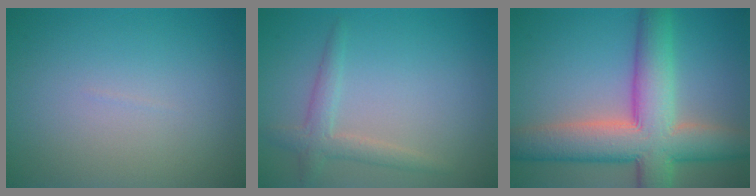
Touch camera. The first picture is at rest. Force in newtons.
{"total": 2.3, "press": 2.3, "slide": 0.1}
{"total": 10.3, "press": 10.3, "slide": 0.6}